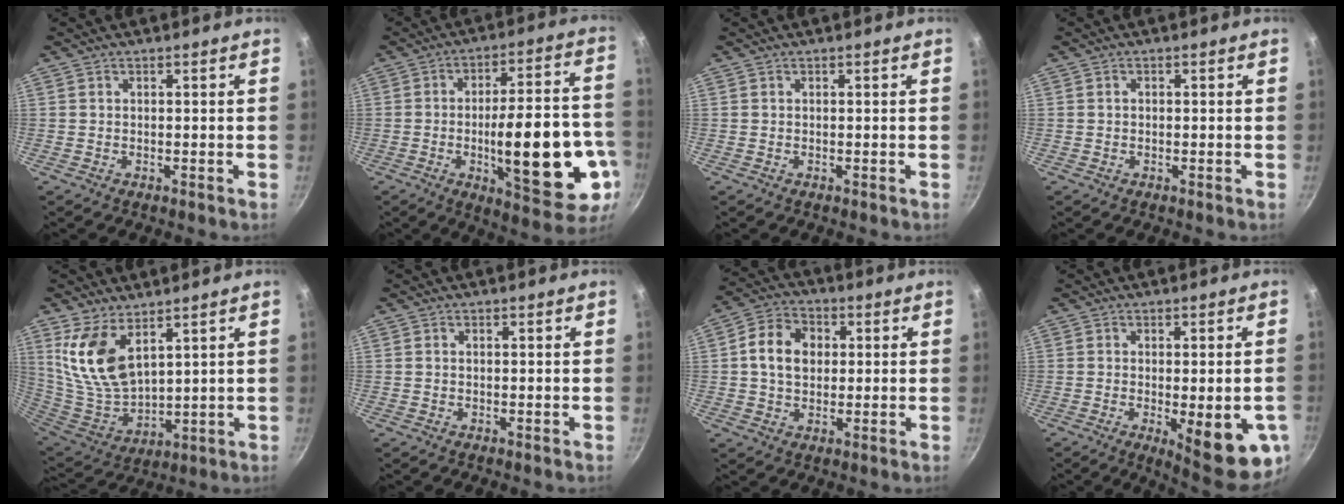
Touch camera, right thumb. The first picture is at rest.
{"total": 22.6, "force": [-5.5, 7.6, 20.5], "torque": [-0.273, 0.023, -0.067]}
{"total": 0.0}
{"total": 0.6, "force": [0.0, 0.5, 0.3], "torque": [-0.005, 0.004, 0.000]}
{"total": 12.7, "force": [6.6, 6.4, 8.7], "torque": [-0.161, -0.058, 0.148]}
{"total": 0.0}
{"total": 9.4, "force": [1.3, 7.2, 5.8], "torque": [-0.083, 0.012, 0.011]}
{"total": 14.4, "force": [-3.8, 4.3, 13.2], "torque": [-0.144, -0.011, -0.039]}